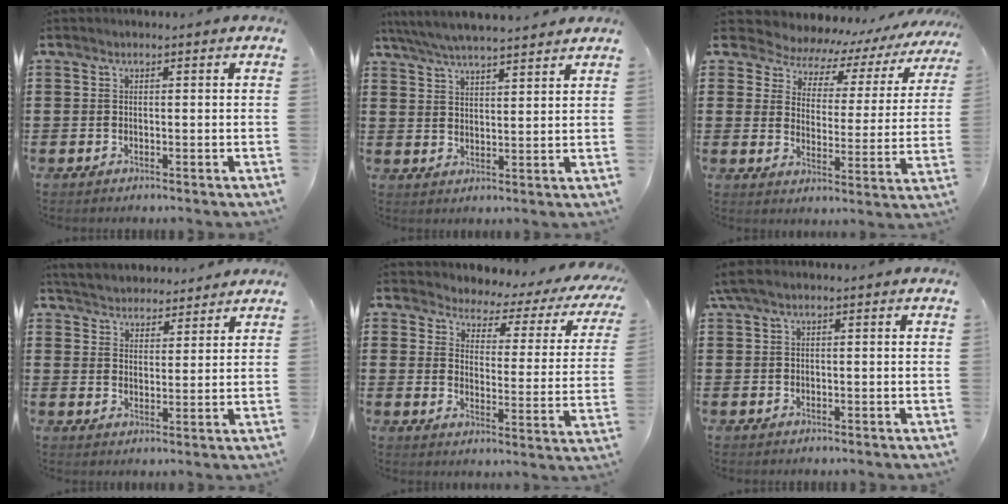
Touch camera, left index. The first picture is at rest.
{"total": 5.3, "force": [5.0, 0.2, 1.7], "torque": [-0.050, -0.017, 0.090]}
{"total": 4.3, "force": [3.8, 1.8, 0.5], "torque": [-0.041, -0.027, 0.057]}
{"total": 4.0, "force": [3.9, 0.7, -0.5], "torque": [-0.011, -0.017, 0.068]}
{"total": 2.3, "force": [2.1, 0.8, 0.6], "torque": [-0.031, -0.021, 0.023]}
{"total": 1.5, "force": [0.5, 0.3, 1.4], "torque": [-0.027, 0.002, 0.009]}